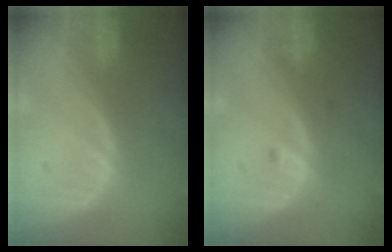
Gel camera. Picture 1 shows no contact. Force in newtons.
{"total": 0.8, "press": 0.8, "slide": 0.2}